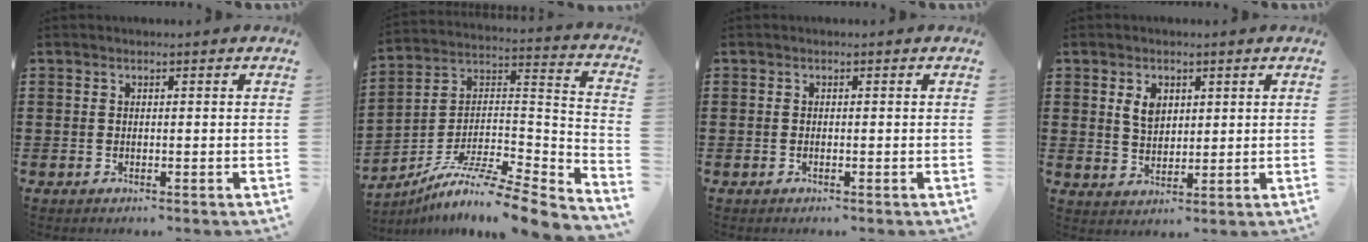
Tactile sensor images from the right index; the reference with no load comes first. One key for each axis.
{"total": 8.7, "fx": -7.1, "fy": 1.0, "fz": 5.0, "tx": -0.093, "ty": -0.006, "tz": -0.145}
{"total": 0.0}
{"total": 3.8, "fx": 1.5, "fy": 2.5, "fz": 2.5, "tx": -0.058, "ty": 0.009, "tz": 0.026}